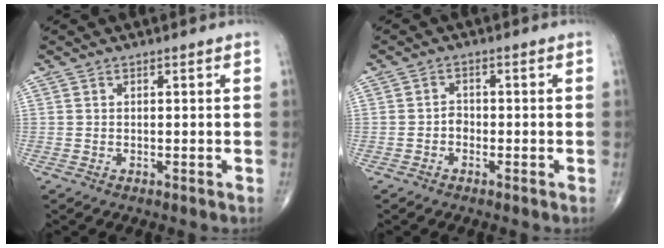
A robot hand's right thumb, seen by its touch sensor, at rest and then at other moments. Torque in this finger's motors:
{"motor_torque": [1.04, 0.80, 0.03, -0.31, -0.01]}